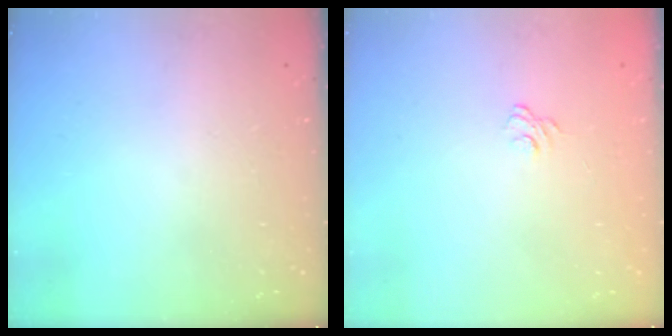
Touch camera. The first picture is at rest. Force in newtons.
{"total": 3.7, "press": 3.5, "slide": 1.2}